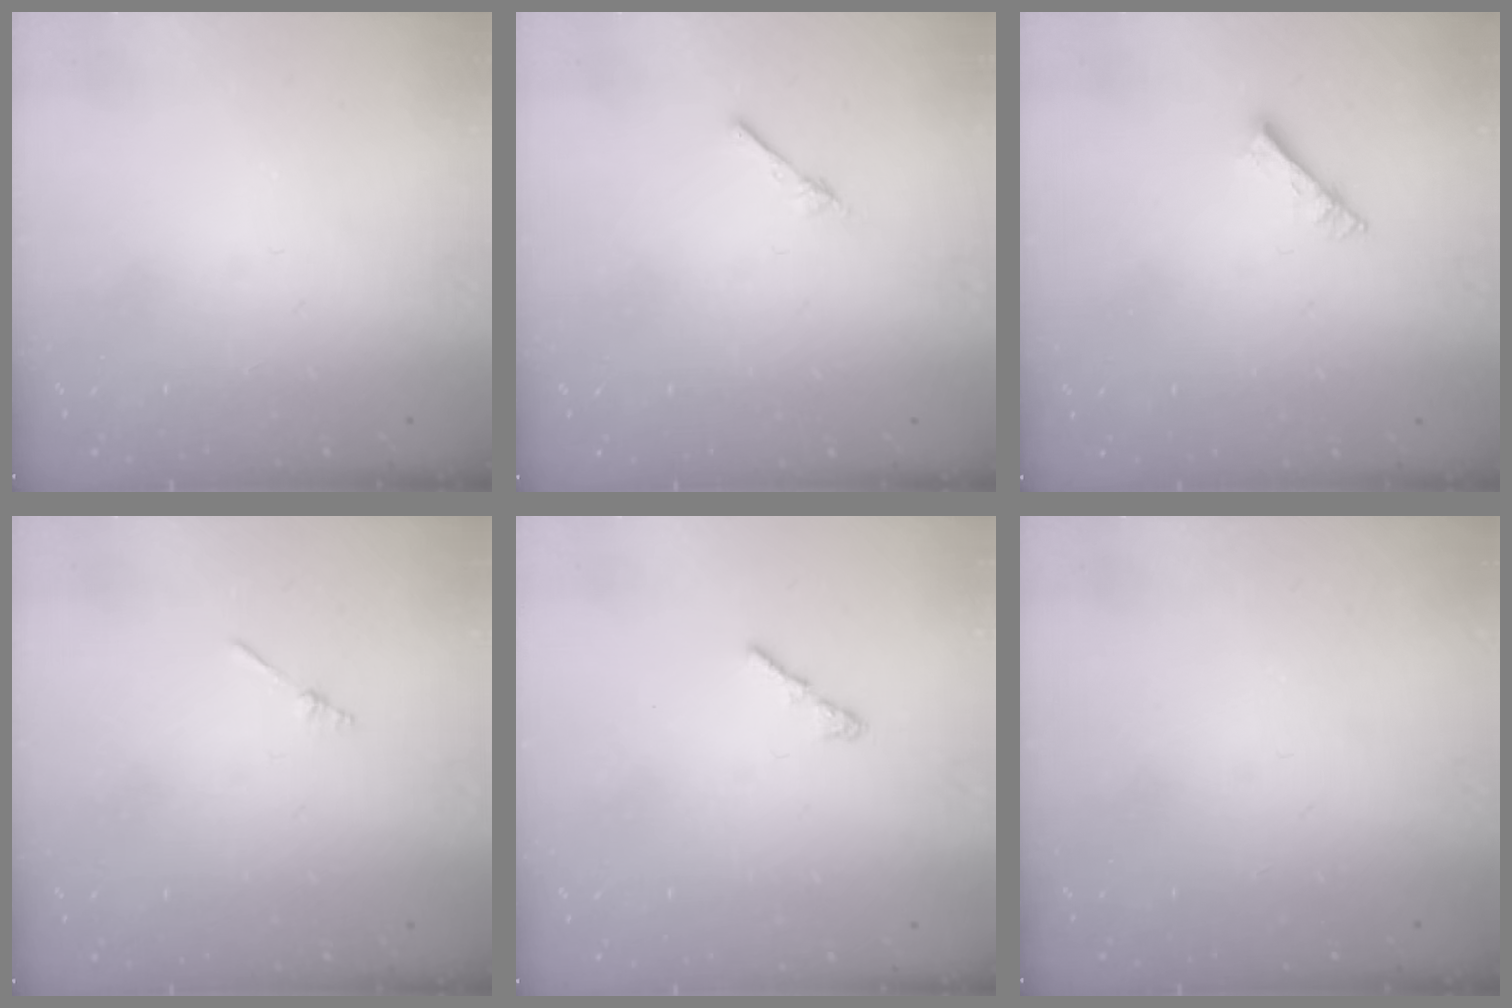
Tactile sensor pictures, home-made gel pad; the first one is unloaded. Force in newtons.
{"total": 2.4, "press": 2.4, "slide": 0.3}
{"total": 4.1, "press": 4.1, "slide": 0.4}
{"total": 1.3, "press": 1.3, "slide": 0.3}
{"total": 1.2, "press": 1.1, "slide": 0.5}
{"total": 0.0}